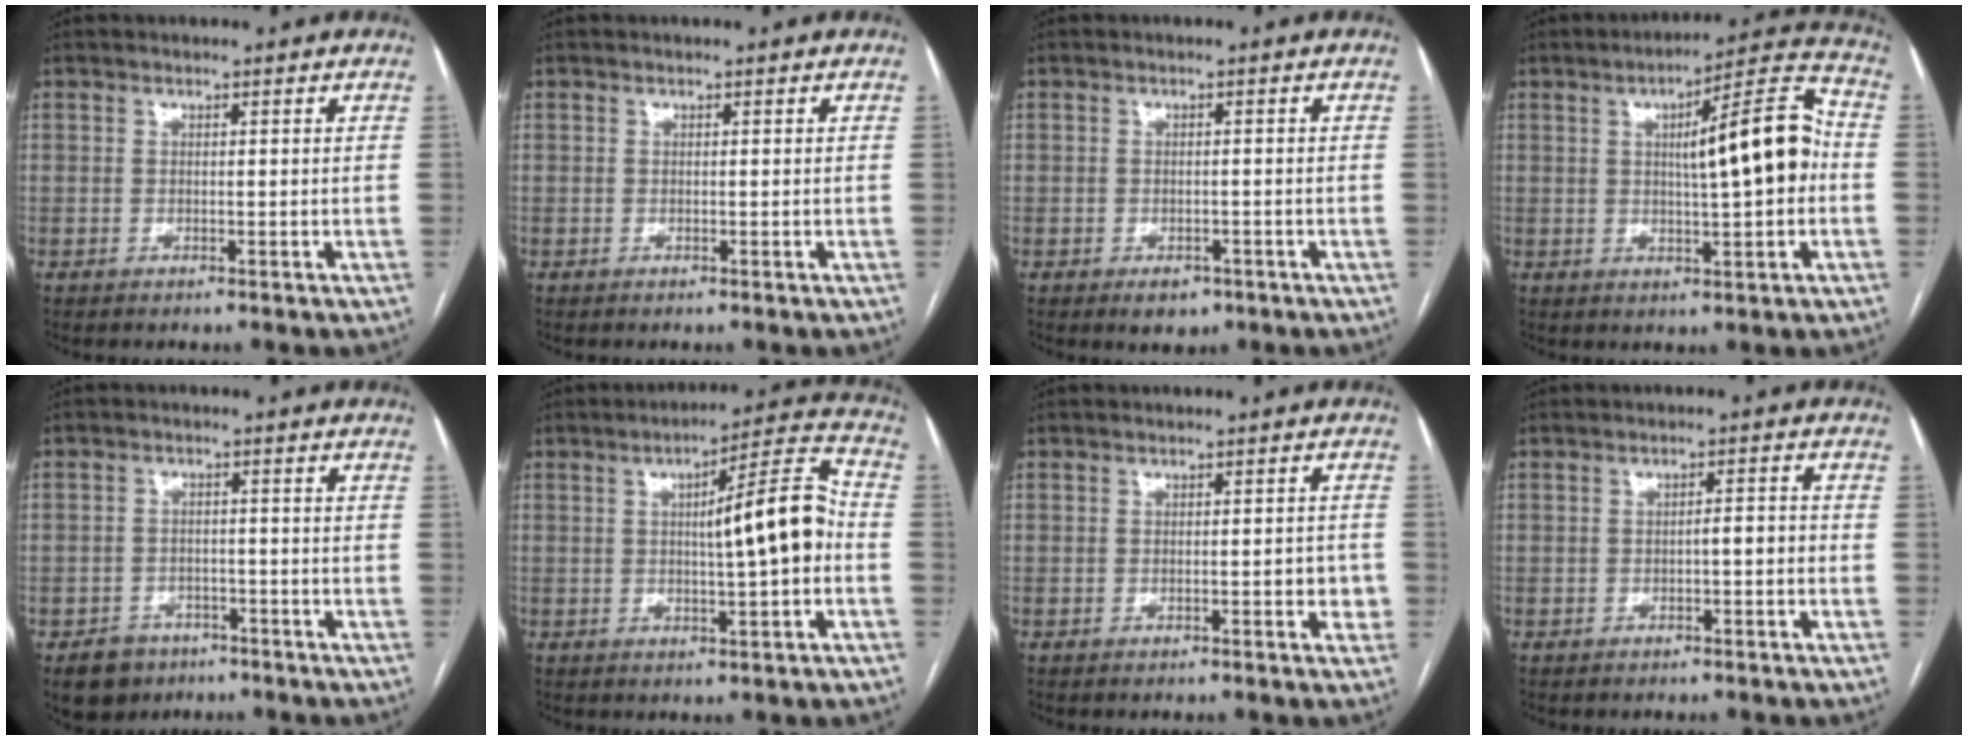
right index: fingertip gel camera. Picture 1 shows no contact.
{"total": 0.0}
{"total": 3.0, "force": [-1.8, 2.0, 1.4], "torque": [-0.014, 0.001, -0.014]}
{"total": 12.7, "force": [0.6, 2.0, 12.5], "torque": [-0.179, 0.031, 0.008]}
{"total": 5.2, "force": [-3.3, 3.9, 0.9], "torque": [-0.015, 0.008, -0.046]}
{"total": 11.3, "force": [-0.3, 1.2, 11.2], "torque": [-0.163, 0.025, -0.005]}
{"total": 2.5, "force": [-0.7, 1.0, 2.2], "torque": [-0.022, 0.004, -0.007]}
{"total": 2.3, "force": [-0.8, 0.5, 2.1], "torque": [-0.030, 0.008, -0.011]}